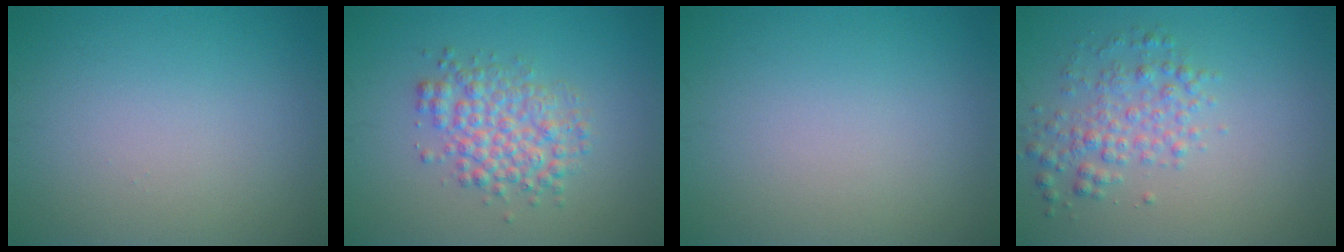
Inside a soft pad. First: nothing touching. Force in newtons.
{"total": 4.1, "press": 4.1, "slide": 0.1}
{"total": 0.0}
{"total": 3.0, "press": 3.0, "slide": 0.0}